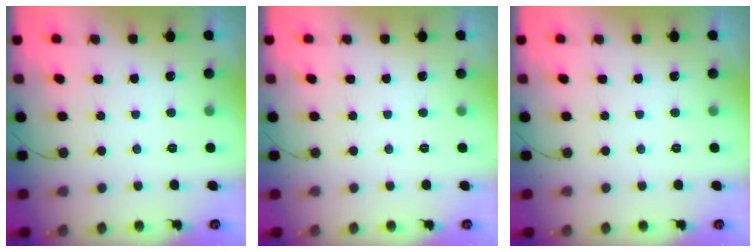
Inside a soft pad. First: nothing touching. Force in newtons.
{"total": 0.0}
{"total": 0.0}